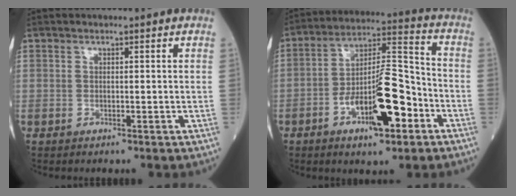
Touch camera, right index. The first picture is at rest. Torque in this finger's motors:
{"motor_torque": [0.50, -0.25, 0.48, 0.21]}